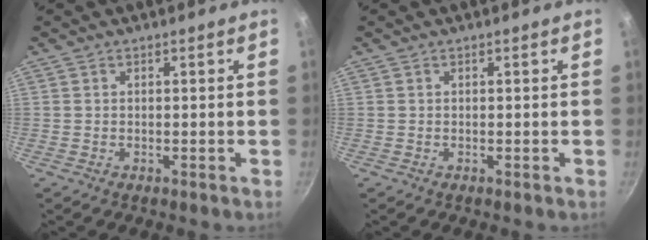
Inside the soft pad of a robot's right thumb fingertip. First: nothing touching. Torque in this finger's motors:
{"motor_torque": [0.00, 0.00, 0.09, -0.08, 0.00]}